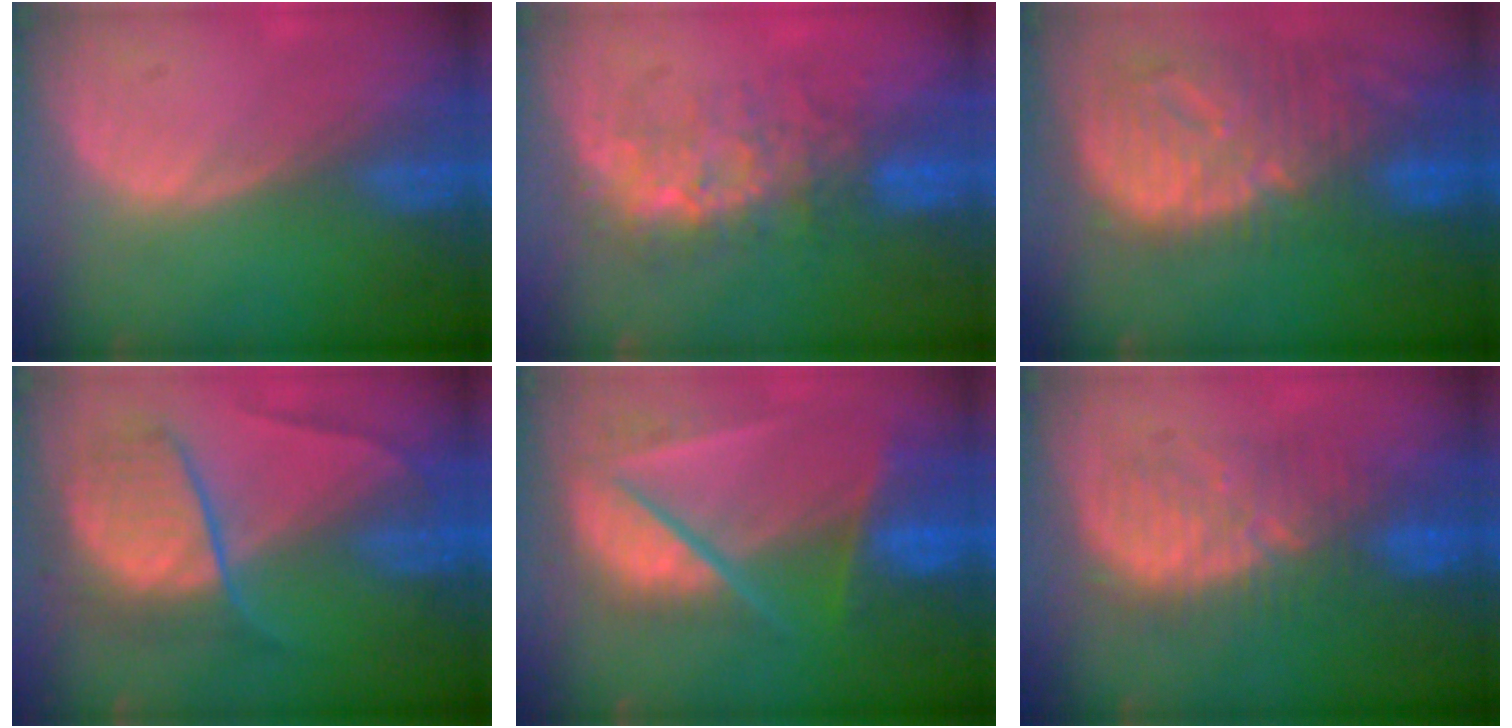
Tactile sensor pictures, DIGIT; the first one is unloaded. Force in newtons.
{"total": 7.7, "press": 7.3, "slide": 2.3}
{"total": 12.9, "press": 11.2, "slide": 6.4}
{"total": 7.6, "press": 7.6, "slide": 0.3}
{"total": 9.8, "press": 8.4, "slide": 5.1}
{"total": 8.6, "press": 8.6, "slide": 1.0}